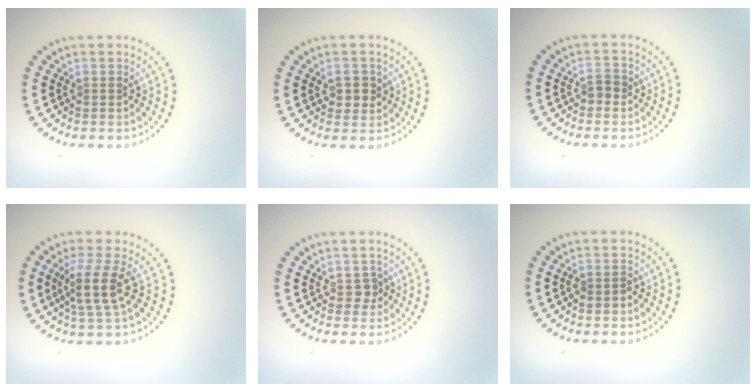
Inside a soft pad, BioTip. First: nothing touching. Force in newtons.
{"total": 2.2, "press": 2.1, "slide": 0.7}
{"total": 1.2, "press": 1.1, "slide": 0.4}
{"total": 3.5, "press": 2.9, "slide": 1.9}
{"total": 1.1, "press": 1.0, "slide": 0.6}
{"total": 1.0, "press": 0.9, "slide": 0.5}